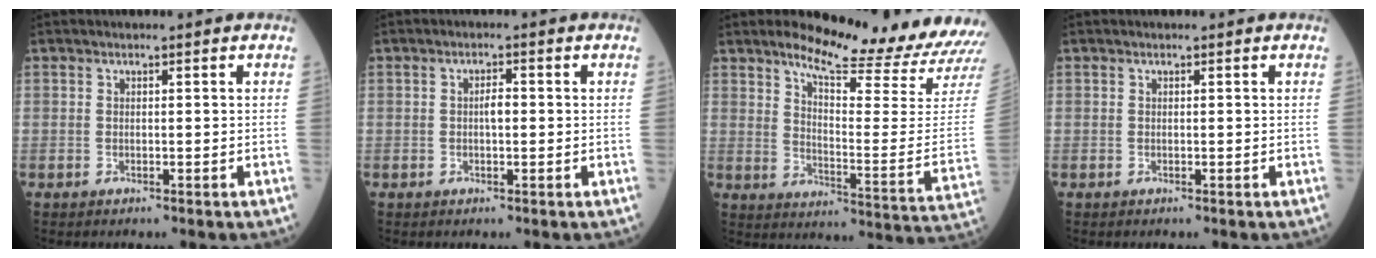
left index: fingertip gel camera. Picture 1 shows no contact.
{"total": 1.8, "force": [0.0, 0.6, 1.7], "torque": [-0.029, 0.004, -0.001]}
{"total": 17.8, "force": [16.6, 0.2, 6.3], "torque": [-0.101, -0.092, 0.211]}
{"total": 0.0}